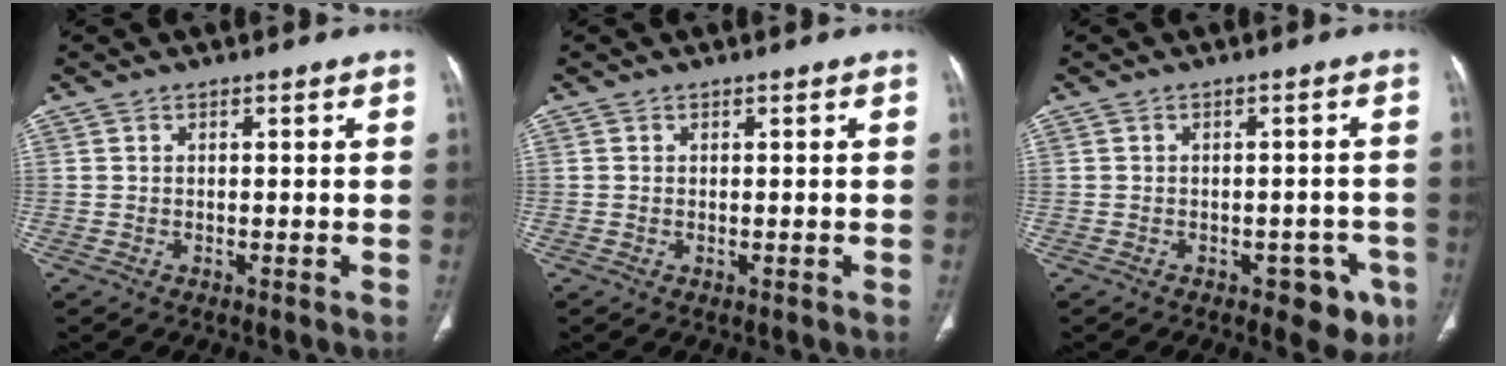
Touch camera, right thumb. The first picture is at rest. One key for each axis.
{"total": 0.0}
{"total": 6.3, "fx": -3.3, "fy": 3.7, "fz": 3.9, "tx": -0.017, "ty": 0.015, "tz": -0.038}